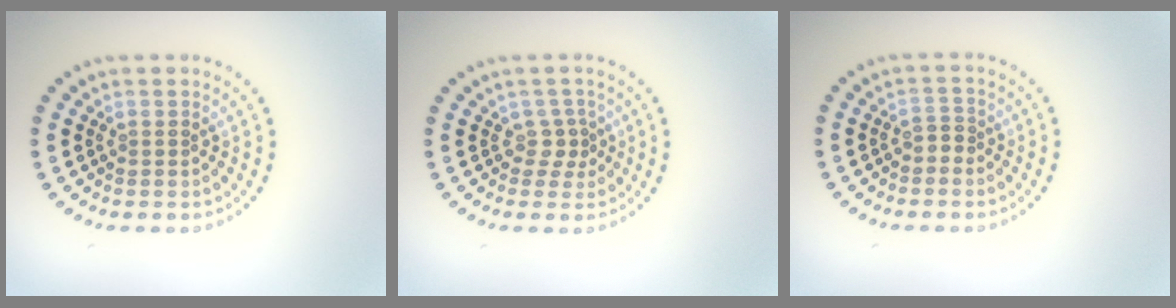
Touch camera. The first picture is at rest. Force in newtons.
{"total": 1.5, "press": 1.0, "slide": 1.0}
{"total": 1.0, "press": 0.8, "slide": 0.5}